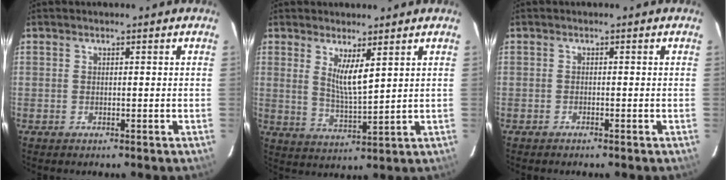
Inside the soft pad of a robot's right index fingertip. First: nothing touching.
{"total": 6.2, "force": [2.9, 1.1, 5.4], "torque": [-0.099, -0.016, 0.057]}
{"total": 0.5, "force": [-0.5, 0.1, 0.1], "torque": [-0.004, 0.000, -0.010]}